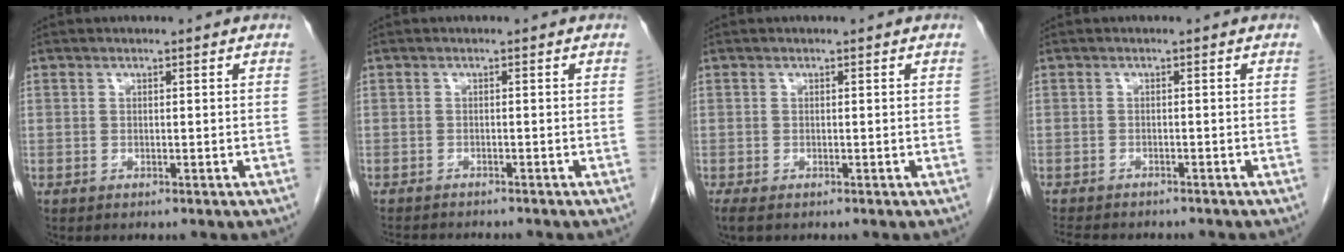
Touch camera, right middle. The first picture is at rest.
{"total": 5.8, "force": [-5.4, 0.7, 1.9], "torque": [-0.022, -0.009, -0.081]}
{"total": 2.2, "force": [-1.6, 0.9, 1.3], "torque": [-0.023, -0.007, -0.022]}
{"total": 8.0, "force": [-7.0, 2.3, 3.2], "torque": [-0.051, -0.004, -0.096]}